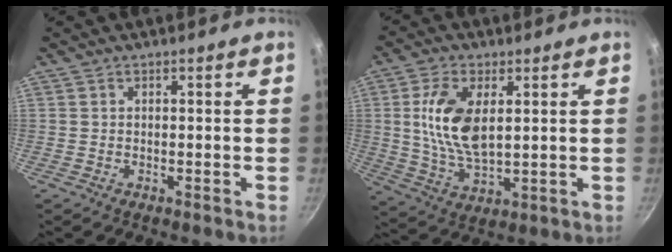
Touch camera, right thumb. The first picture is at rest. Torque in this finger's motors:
{"motor_torque": [-0.42, 0.85, 1.09, 0.18, 0.21]}